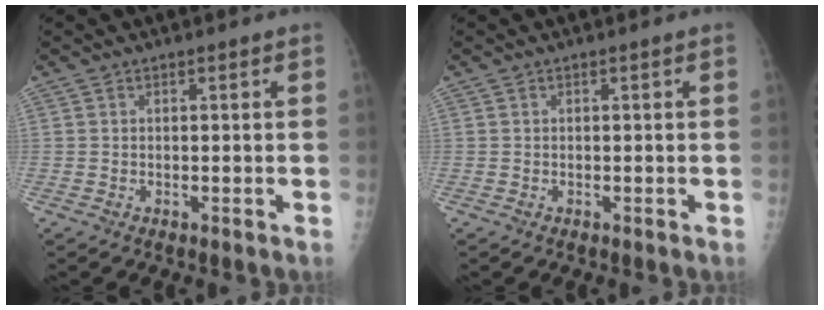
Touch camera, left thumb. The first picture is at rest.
{"total": 0.0}